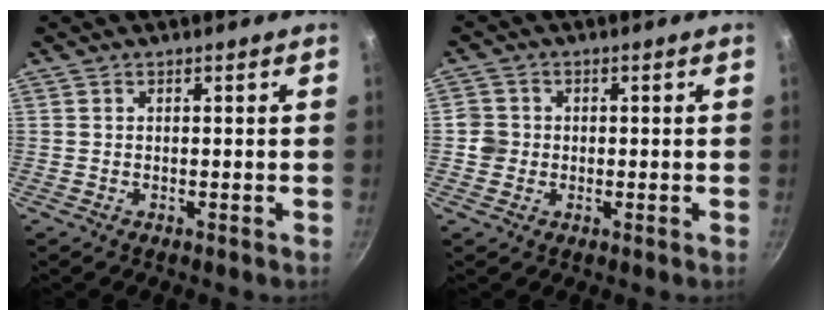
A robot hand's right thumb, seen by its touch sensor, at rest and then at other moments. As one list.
[{"total": 3.3, "force": [-0.4, 3.1, 0.8], "torque": [0.001, 0.010, -0.011]}]